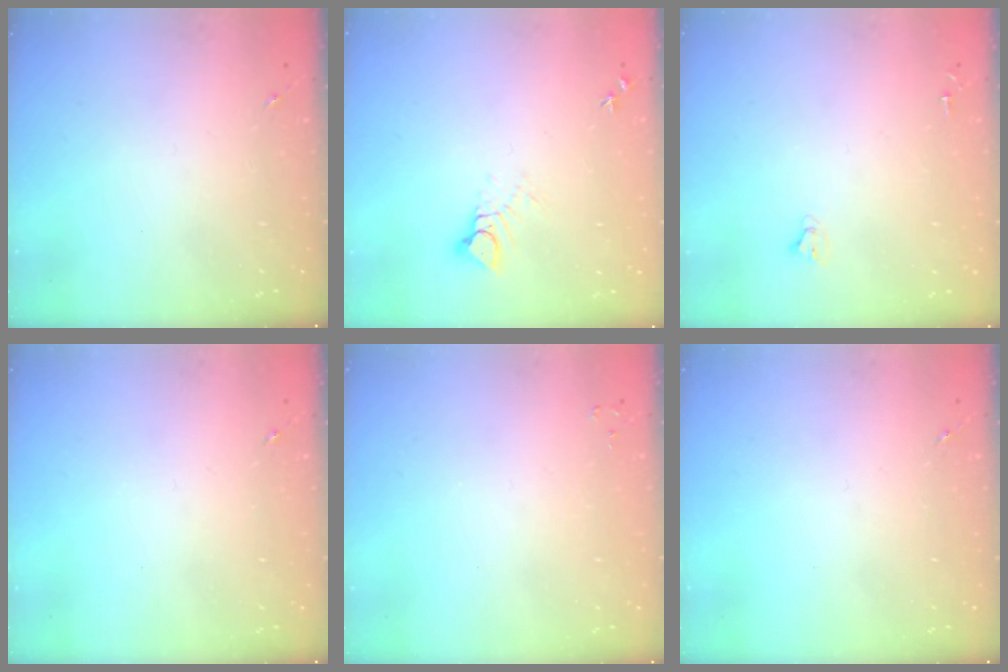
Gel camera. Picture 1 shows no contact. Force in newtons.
{"total": 5.0, "press": 5.0, "slide": 0.2}
{"total": 2.0, "press": 2.0, "slide": 0.2}
{"total": 0.0}
{"total": 2.0, "press": 2.0, "slide": 0.3}
{"total": 0.0}